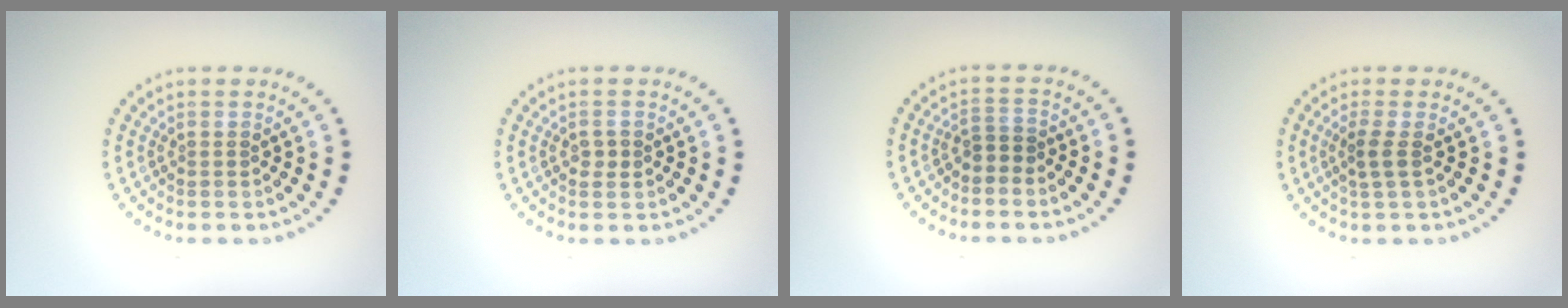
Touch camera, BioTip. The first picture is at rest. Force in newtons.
{"total": 1.0, "press": 1.0, "slide": 0.2}
{"total": 1.5, "press": 1.2, "slide": 1.0}
{"total": 1.6, "press": 1.3, "slide": 0.9}